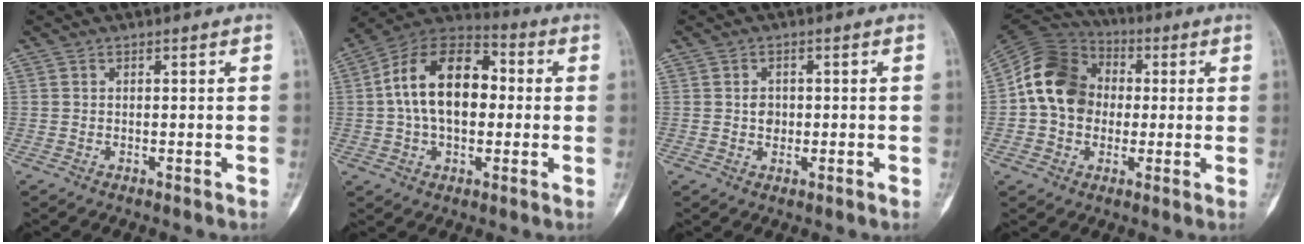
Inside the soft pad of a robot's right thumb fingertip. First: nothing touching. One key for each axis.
{"total": 17.3, "fx": 1.2, "fy": 10.7, "fz": 13.6, "tx": -0.210, "ty": 0.037, "tz": 0.012}
{"total": 2.3, "fx": 0.0, "fy": 2.1, "fz": 1.0, "tx": -0.001, "ty": 0.005, "tz": 0.000}
{"total": 13.8, "fx": 0.3, "fy": 11.0, "fz": 8.3, "tx": -0.132, "ty": 0.031, "tz": -0.007}